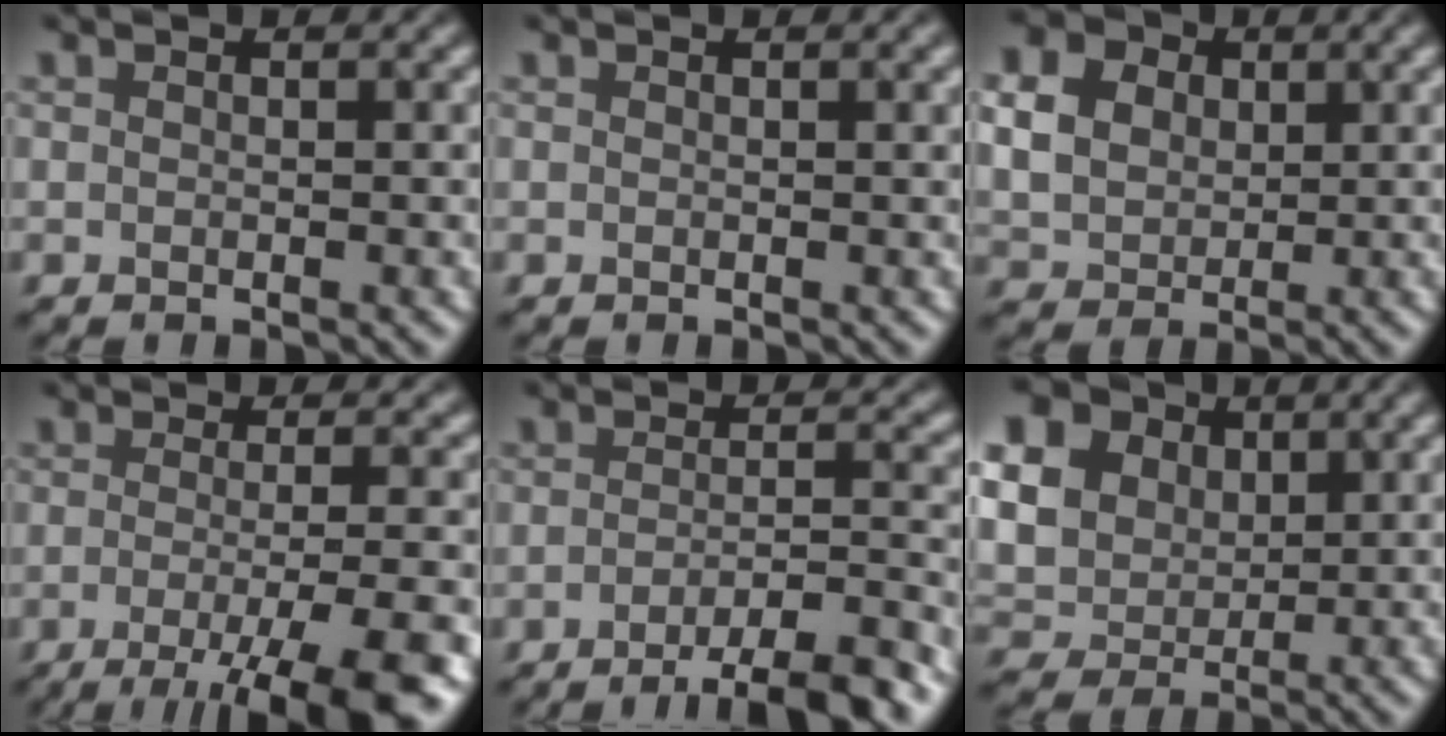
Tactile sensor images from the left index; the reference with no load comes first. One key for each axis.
{"total": 0.6, "fx": 0.3, "fy": 0.1, "fz": 0.5, "tx": -0.008, "ty": 0.001, "tz": 0.006}
{"total": 8.1, "fx": 2.6, "fy": 6.3, "fz": 4.3, "tx": -0.117, "ty": 0.024, "tz": 0.045}
{"total": 9.6, "fx": -4.6, "fy": 2.5, "fz": 8.1, "tx": -0.101, "ty": -0.008, "tz": -0.065}
{"total": 7.1, "fx": -4.9, "fy": 1.3, "fz": 5.0, "tx": -0.069, "ty": 0.006, "tz": -0.072}
{"total": 16.0, "fx": 5.4, "fy": 13.3, "fz": 7.0, "tx": -0.200, "ty": 0.020, "tz": 0.085}